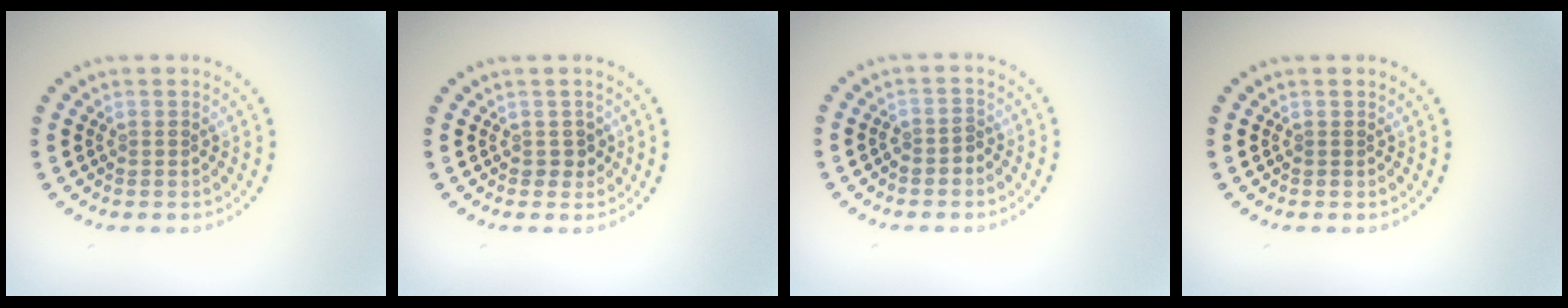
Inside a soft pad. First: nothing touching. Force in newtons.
{"total": 1.2, "press": 1.0, "slide": 0.6}
{"total": 1.1, "press": 0.9, "slide": 0.5}
{"total": 0.0}